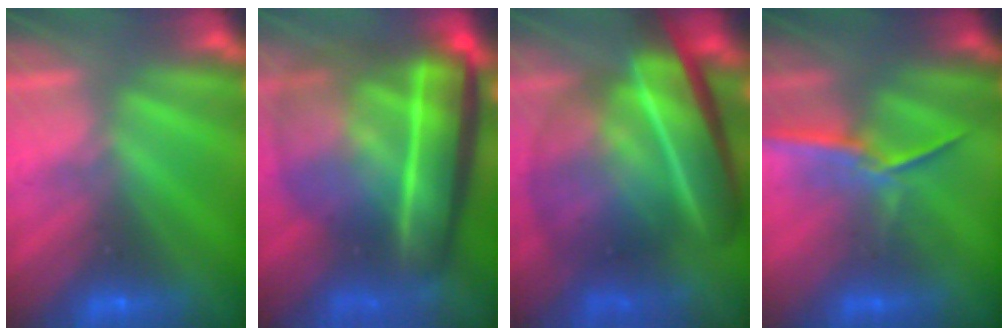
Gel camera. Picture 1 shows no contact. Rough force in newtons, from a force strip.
{"total": 7.3}
{"total": 7.1}
{"total": 1.2}